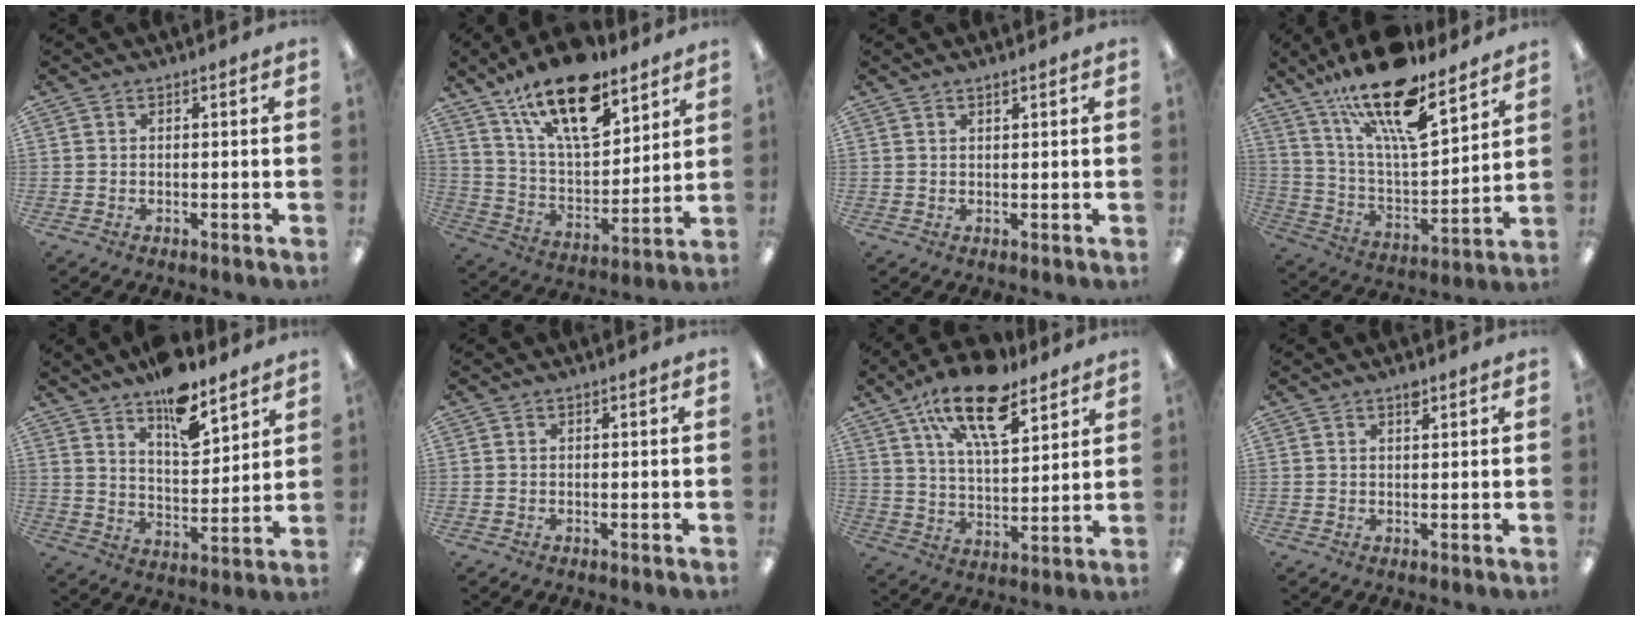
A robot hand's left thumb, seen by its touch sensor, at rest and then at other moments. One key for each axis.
{"total": 20.4, "fx": 13.6, "fy": 8.5, "fz": 12.5, "tx": -0.211, "ty": -0.072, "tz": 0.235}
{"total": 0.9, "fx": 0.8, "fy": 0.1, "fz": 0.4, "tx": -0.009, "ty": 0.000, "tz": 0.014}
{"total": 20.9, "fx": 14.8, "fy": 6.5, "fz": 13.2, "tx": -0.226, "ty": -0.092, "tz": 0.253}
{"total": 12.4, "fx": 9.8, "fy": 4.3, "fz": 6.1, "tx": -0.085, "ty": -0.069, "tz": 0.172}
{"total": 0.0}
{"total": 17.8, "fx": 11.5, "fy": 7.0, "fz": 11.6, "tx": -0.195, "ty": -0.050, "tz": 0.195}
{"total": 1.8, "fx": 1.4, "fy": 0.5, "fz": 1.0, "tx": -0.014, "ty": -0.004, "tz": 0.024}